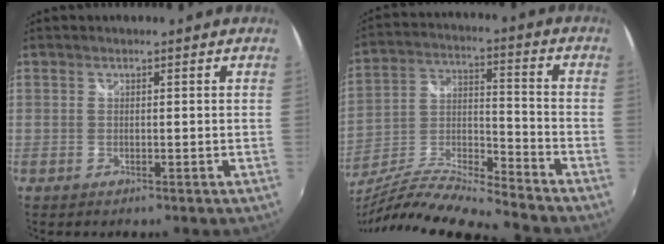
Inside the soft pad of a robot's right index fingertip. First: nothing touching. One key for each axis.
{"total": 14.8, "fx": -12.9, "fy": 0.5, "fz": 7.1, "tx": -0.147, "ty": -0.019, "tz": -0.247}